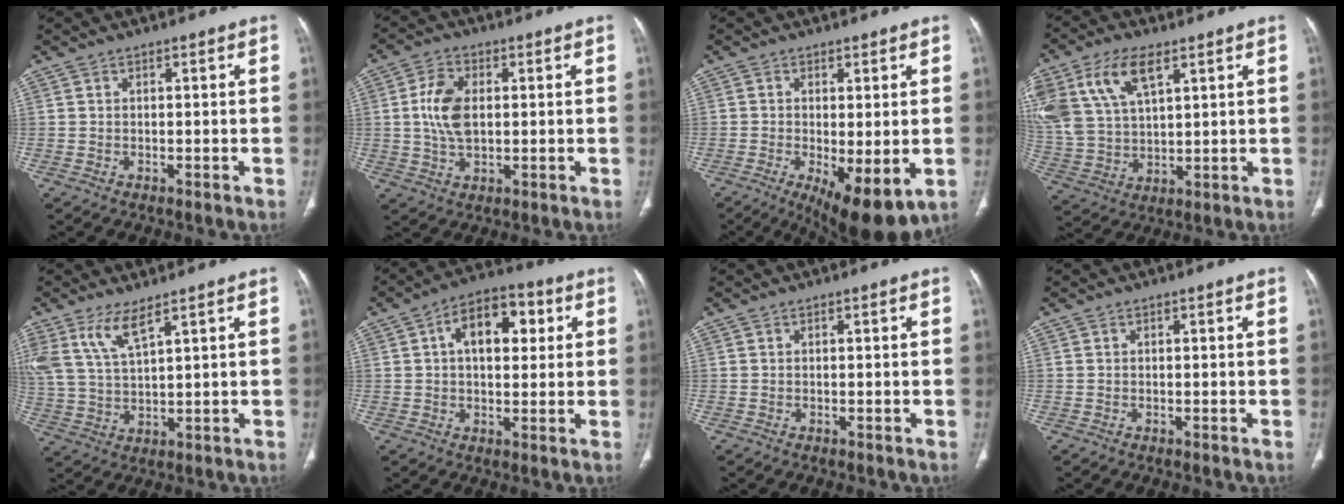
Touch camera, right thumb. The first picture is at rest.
{"total": 8.2, "force": [0.9, 4.9, 6.5], "torque": [-0.127, 0.001, 0.018]}
{"total": 11.8, "force": [-3.6, 4.3, 10.4], "torque": [-0.160, -0.021, -0.043]}
{"total": 16.2, "force": [7.7, 8.6, 11.4], "torque": [-0.240, -0.010, 0.156]}
{"total": 7.7, "force": [4.9, 2.1, 5.5], "torque": [-0.125, -0.018, 0.112]}
{"total": 11.9, "force": [3.2, 6.8, 9.2], "torque": [-0.114, 0.015, 0.044]}
{"total": 0.0}
{"total": 0.0}